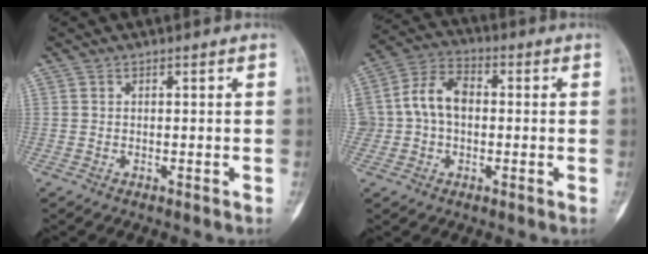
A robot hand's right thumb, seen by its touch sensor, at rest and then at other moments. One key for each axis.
{"total": 9.8, "fx": 0.1, "fy": 7.2, "fz": 6.7, "tx": -0.113, "ty": 0.033, "tz": -0.003}